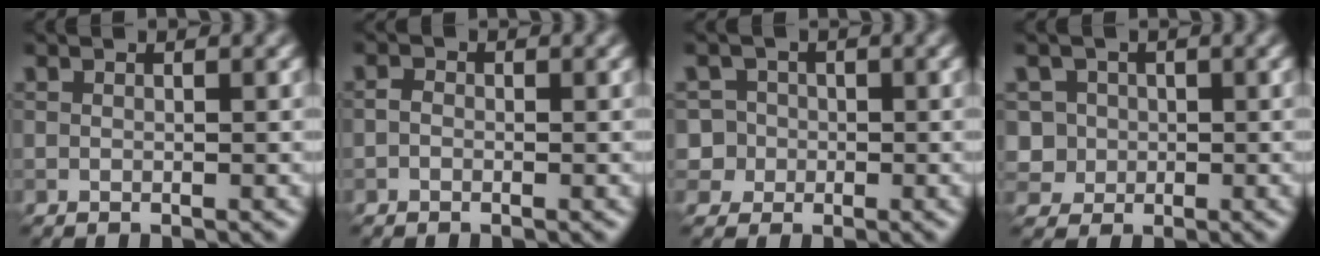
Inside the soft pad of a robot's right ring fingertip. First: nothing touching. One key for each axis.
{"total": 0.8, "fx": -0.4, "fy": 0.6, "fz": 0.4, "tx": -0.007, "ty": 0.000, "tz": -0.010}
{"total": 4.7, "fx": -0.5, "fy": 4.5, "fz": 1.0, "tx": 0.000, "ty": 0.022, "tz": -0.028}
{"total": 3.6, "fx": 0.4, "fy": 3.5, "fz": 0.9, "tx": -0.002, "ty": 0.019, "tz": 0.004}